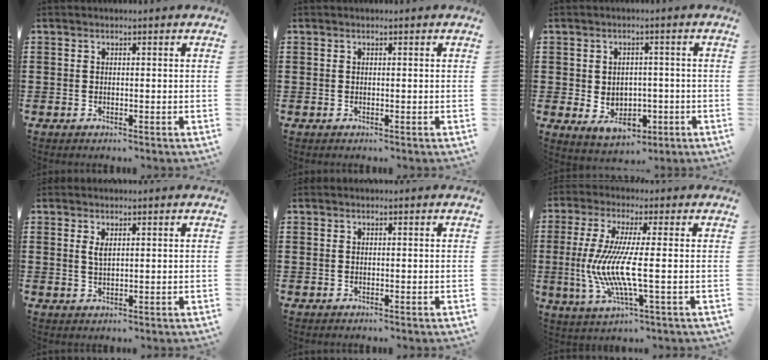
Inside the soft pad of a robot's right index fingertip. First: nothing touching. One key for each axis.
{"total": 0.0}
{"total": 3.9, "fx": -0.9, "fy": 3.3, "fz": 1.9, "tx": -0.029, "ty": 0.001, "tz": -0.022}
{"total": 1.8, "fx": 0.7, "fy": 0.7, "fz": 1.5, "tx": -0.033, "ty": 0.004, "tz": 0.011}
{"total": 0.0}
{"total": 9.1, "fx": -1.0, "fy": 0.7, "fz": 9.0, "tx": -0.210, "ty": -0.026, "tz": -0.032}